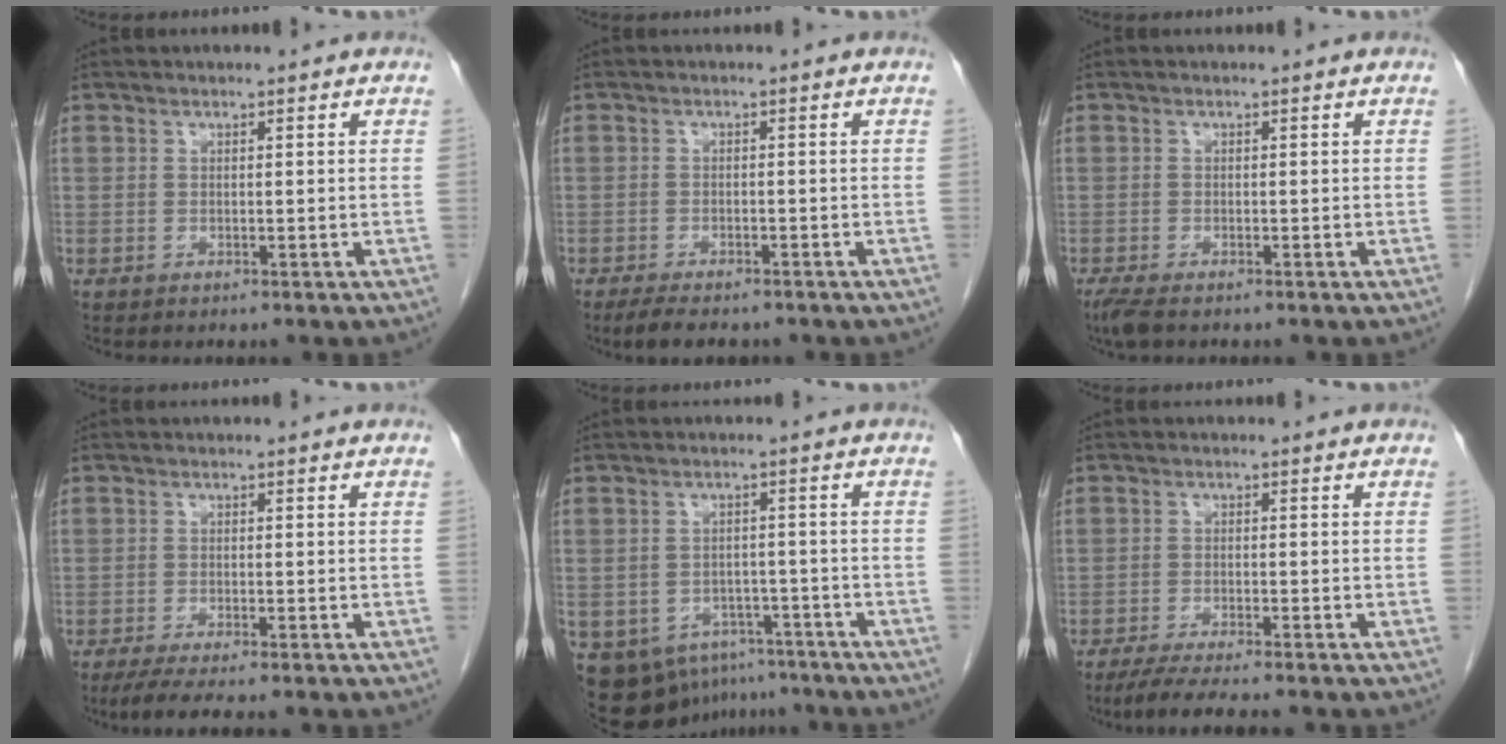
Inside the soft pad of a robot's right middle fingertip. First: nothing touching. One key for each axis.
{"total": 5.6, "fx": -4.5, "fy": 1.7, "fz": 2.8, "tx": -0.042, "ty": -0.009, "tz": -0.066}
{"total": 2.9, "fx": -2.2, "fy": 0.7, "fz": 1.8, "tx": -0.041, "ty": -0.011, "tz": -0.038}
{"total": 5.1, "fx": -4.0, "fy": 0.3, "fz": 3.2, "tx": -0.049, "ty": -0.011, "tz": -0.062}
{"total": 11.5, "fx": -7.4, "fy": 7.9, "fz": 3.8, "tx": -0.076, "ty": 0.007, "tz": -0.093}
{"total": 6.6, "fx": -5.5, "fy": -0.1, "fz": 3.6, "tx": -0.054, "ty": -0.018, "tz": -0.088}